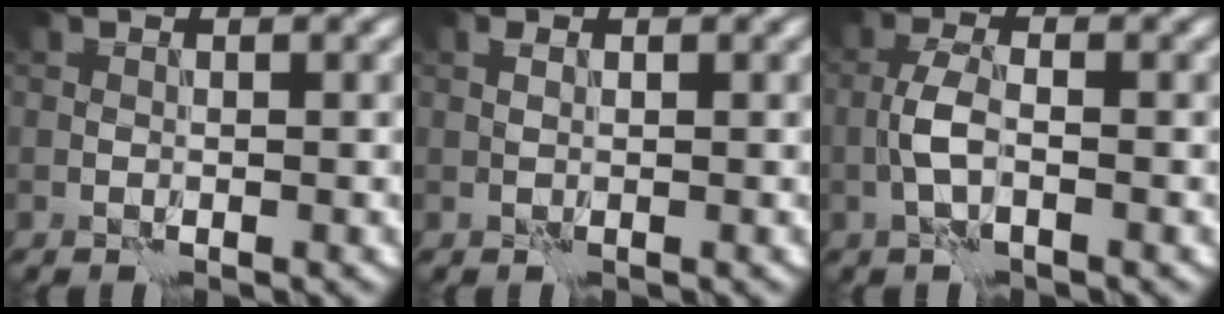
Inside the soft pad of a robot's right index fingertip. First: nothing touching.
{"total": 0.6, "force": [0.2, 0.4, 0.3], "torque": [-0.005, 0.002, 0.002]}
{"total": 2.2, "force": [-0.7, 0.7, 1.9], "torque": [-0.042, 0.005, -0.019]}